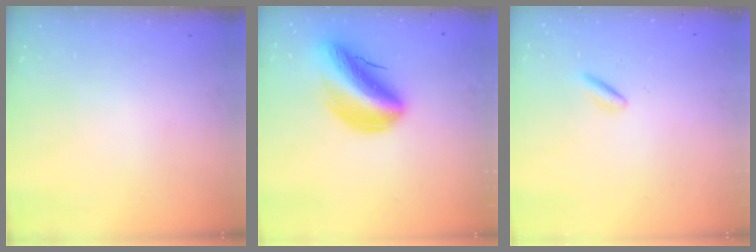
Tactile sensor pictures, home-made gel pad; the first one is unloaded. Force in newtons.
{"total": 17.5, "press": 17.1, "slide": 4.1}
{"total": 0.7, "press": 0.4, "slide": 0.5}